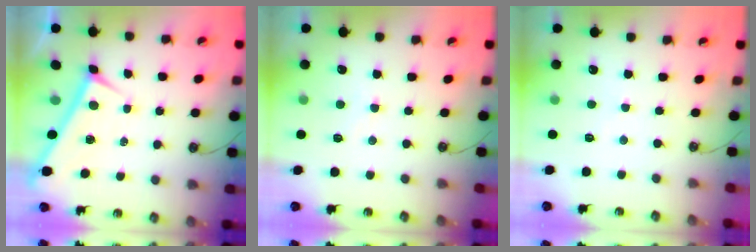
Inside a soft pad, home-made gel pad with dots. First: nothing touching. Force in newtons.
{"total": 1.2, "press": 1.1, "slide": 0.6}
{"total": 1.4, "press": 1.3, "slide": 0.4}